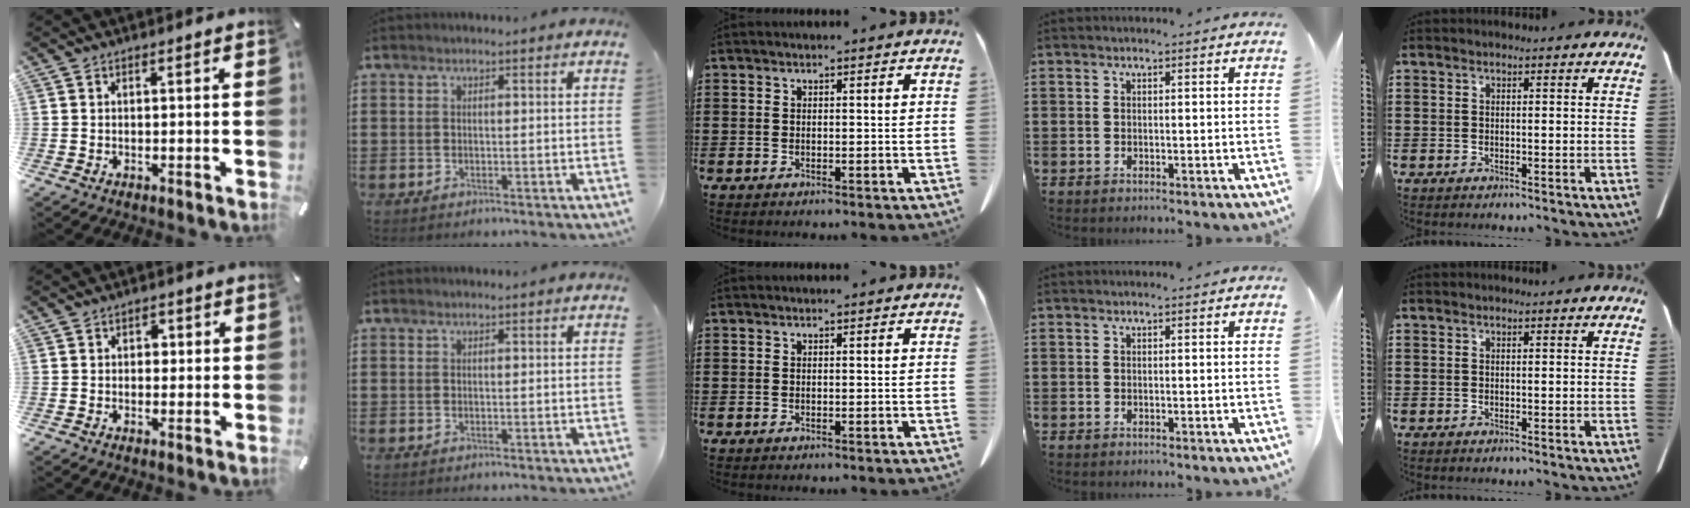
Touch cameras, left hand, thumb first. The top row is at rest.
{"thumb": {"total": 1.9, "force": [0.1, 1.6, 1.1], "torque": [-0.007, 0.002, -0.004]}}